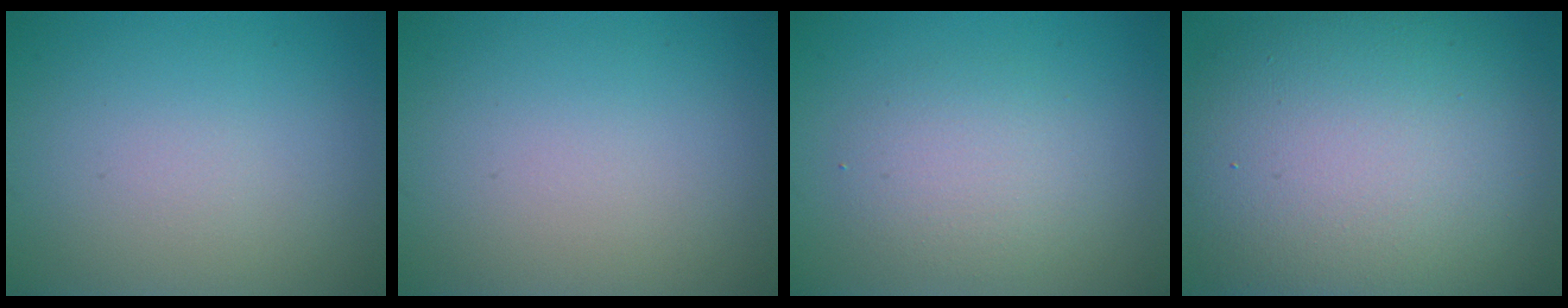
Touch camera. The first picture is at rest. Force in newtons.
{"total": 0.0}
{"total": 2.8, "press": 2.8, "slide": 0.2}
{"total": 15.8, "press": 15.8, "slide": 0.6}